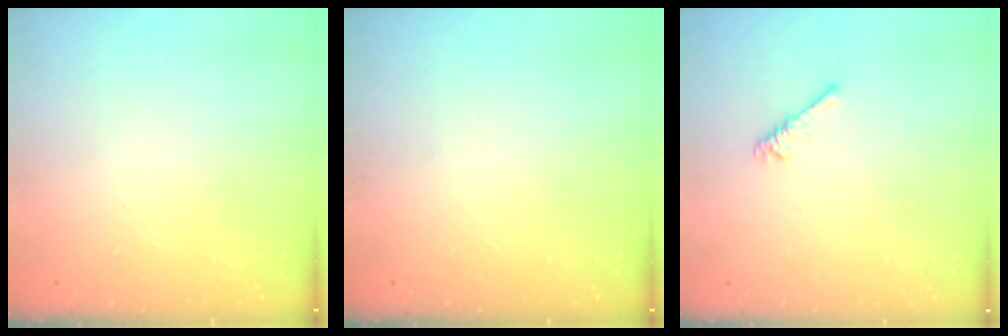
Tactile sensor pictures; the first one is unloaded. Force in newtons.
{"total": 0.0}
{"total": 2.6, "press": 2.5, "slide": 0.5}